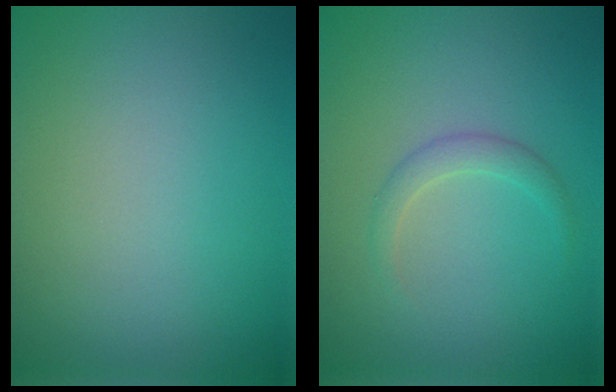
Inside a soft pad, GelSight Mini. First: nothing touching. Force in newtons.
{"total": 1.5, "press": 1.5, "slide": 0.1}